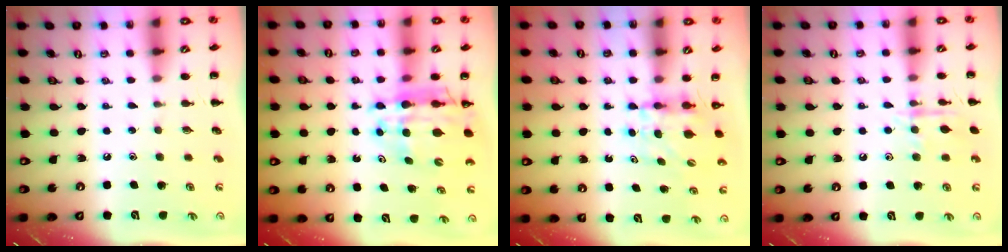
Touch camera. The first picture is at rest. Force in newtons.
{"total": 12.6, "press": 12.1, "slide": 3.5}
{"total": 4.9, "press": 4.9, "slide": 0.1}
{"total": 10.4, "press": 10.4, "slide": 0.6}